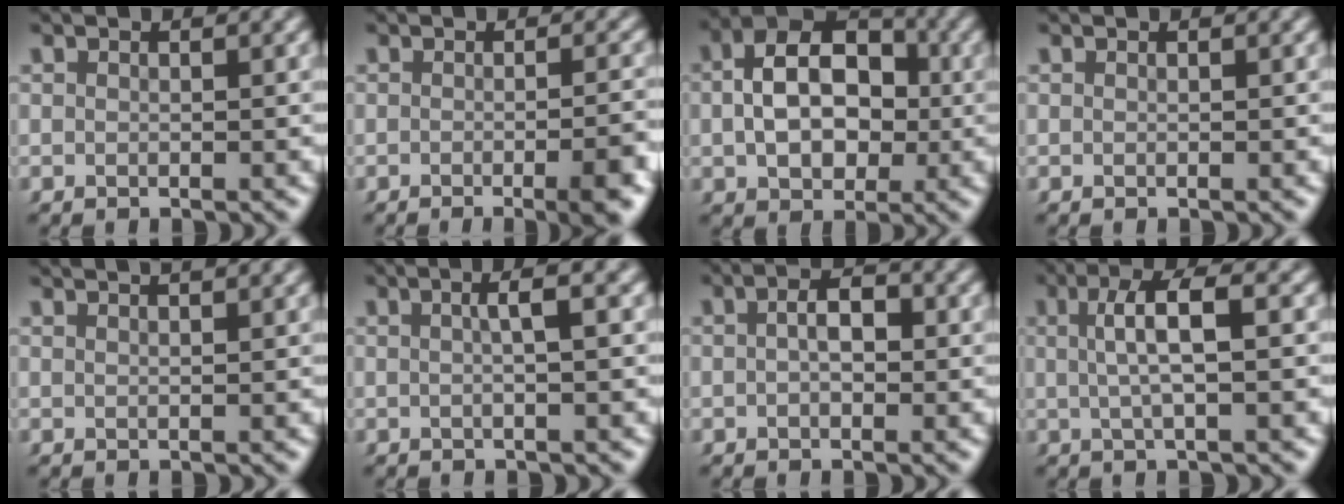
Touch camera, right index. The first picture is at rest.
{"total": 4.2, "force": [-2.0, 0.7, 3.6], "torque": [-0.039, 0.004, -0.040]}
{"total": 10.0, "force": [0.6, 7.2, 6.9], "torque": [-0.110, -0.003, 0.007]}
{"total": 0.0}
{"total": 2.1, "force": [1.7, -0.2, 1.3], "torque": [-0.006, 0.006, 0.026]}
{"total": 2.5, "force": [0.2, -0.1, 2.4], "torque": [-0.032, 0.012, 0.000]}
{"total": 2.9, "force": [0.1, 1.7, 2.3], "torque": [-0.036, 0.000, -0.002]}
{"total": 4.2, "force": [0.8, 0.8, 4.1], "torque": [-0.068, 0.015, 0.007]}